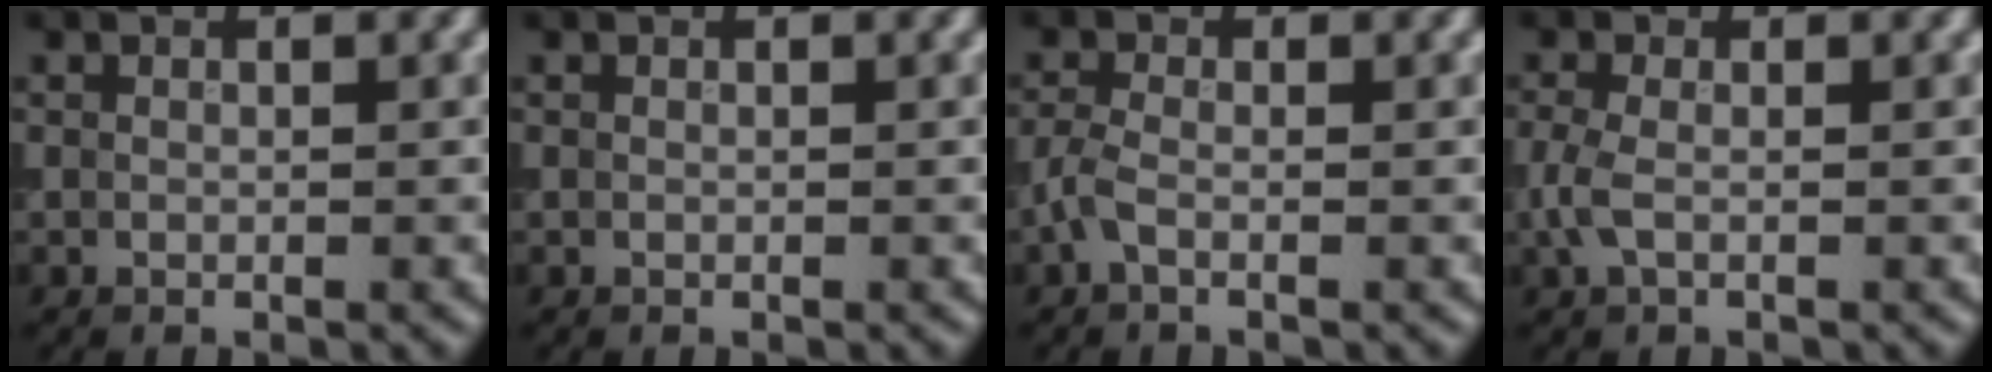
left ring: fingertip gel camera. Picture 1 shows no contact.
{"total": 0.0}
{"total": 1.7, "force": [-0.8, 0.7, 1.4], "torque": [-0.034, 0.002, -0.022]}
{"total": 1.9, "force": [-0.4, 0.9, 1.7], "torque": [-0.042, 0.002, -0.014]}